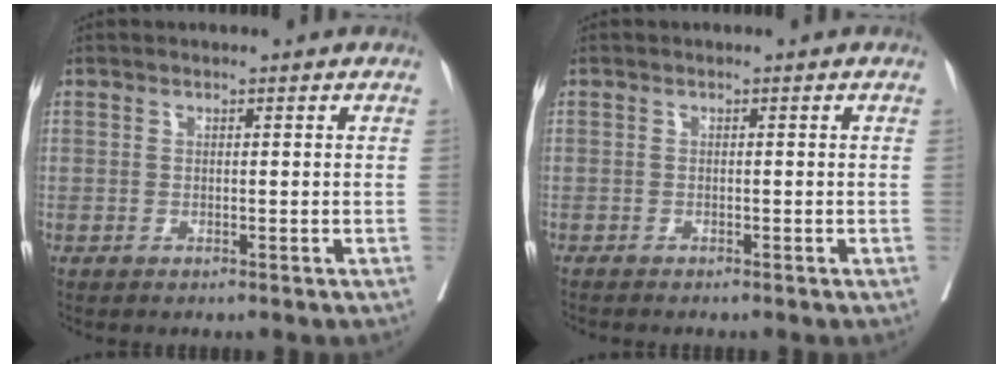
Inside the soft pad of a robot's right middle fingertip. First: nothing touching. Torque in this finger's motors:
{"motor_torque": [0.08, -0.08, 0.01, 0.02]}